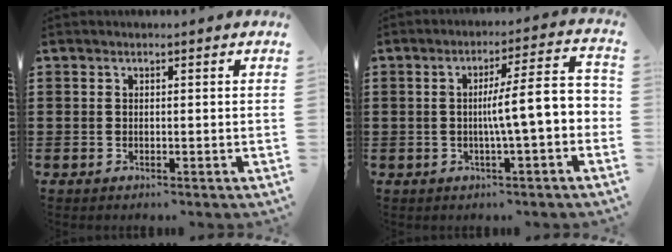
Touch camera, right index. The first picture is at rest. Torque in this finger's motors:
{"motor_torque": [2.14, 0.00, 0.83, 0.18]}